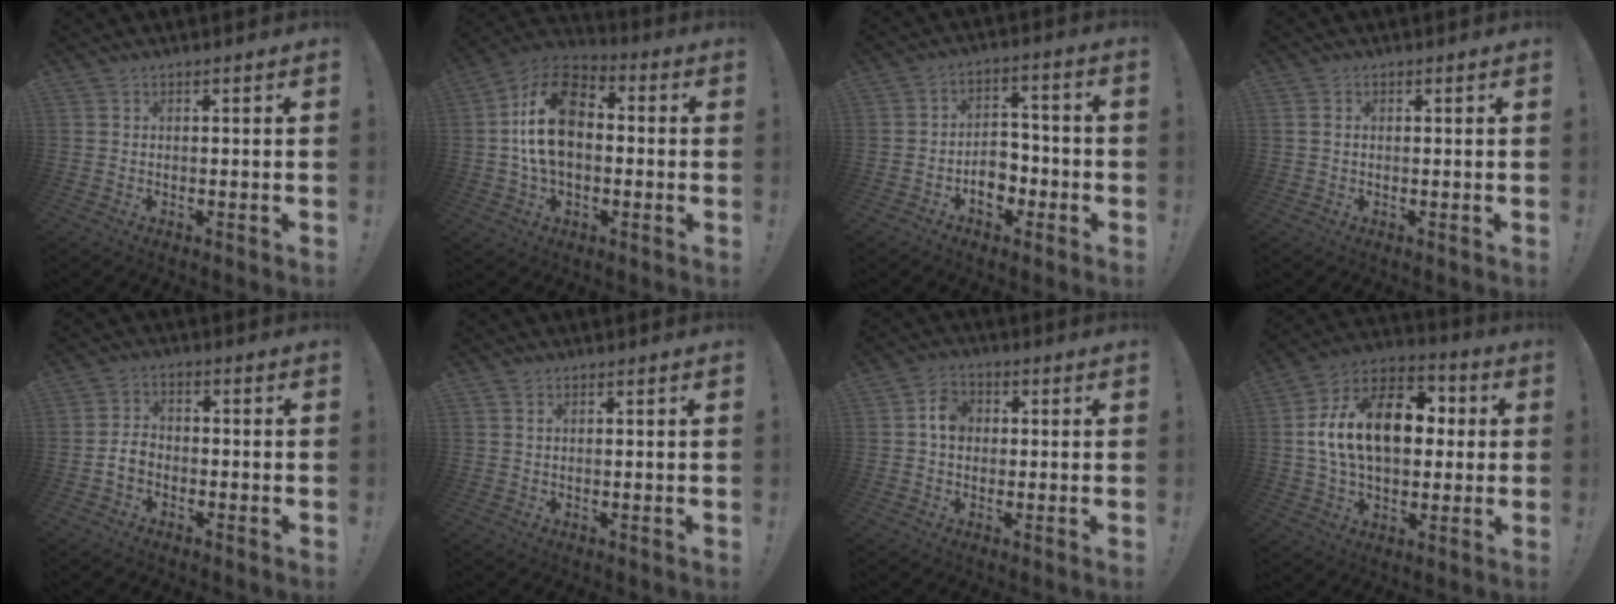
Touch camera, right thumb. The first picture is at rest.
{"total": 18.7, "force": [1.4, 12.4, 13.9], "torque": [-0.251, 0.017, 0.021]}
{"total": 8.9, "force": [-3.4, 6.4, 5.3], "torque": [-0.074, 0.022, -0.056]}
{"total": 1.1, "force": [0.1, 0.9, 0.6], "torque": [-0.021, 0.008, 0.004]}
{"total": 4.3, "force": [-2.0, 3.0, 2.3], "torque": [-0.044, 0.011, -0.036]}
{"total": 0.9, "force": [0.5, 0.6, 0.5], "torque": [-0.010, 0.000, 0.009]}
{"total": 6.3, "force": [0.5, 5.0, 3.8], "torque": [-0.060, 0.012, 0.010]}
{"total": 21.3, "force": [2.7, 13.5, 16.2], "torque": [-0.268, 0.012, 0.054]}